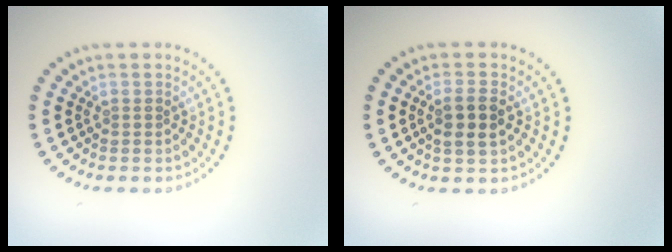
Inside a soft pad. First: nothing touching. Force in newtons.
{"total": 2.7, "press": 2.6, "slide": 0.9}